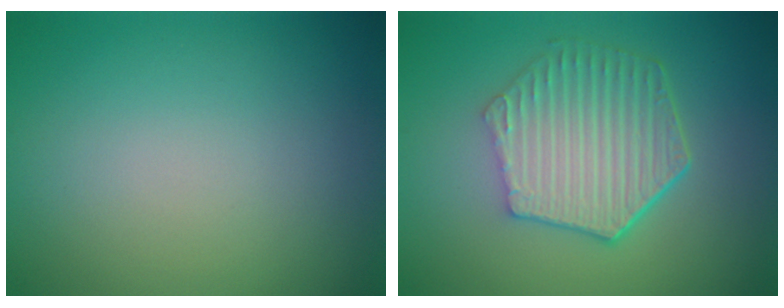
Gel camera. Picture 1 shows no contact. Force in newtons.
{"total": 6.1, "press": 4.5, "slide": 4.0}